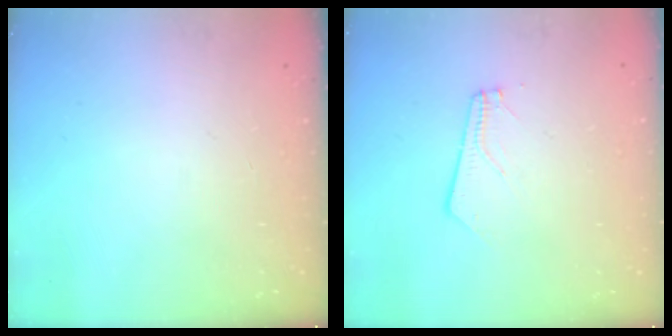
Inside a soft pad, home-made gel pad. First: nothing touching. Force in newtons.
{"total": 2.7, "press": 2.7, "slide": 0.4}